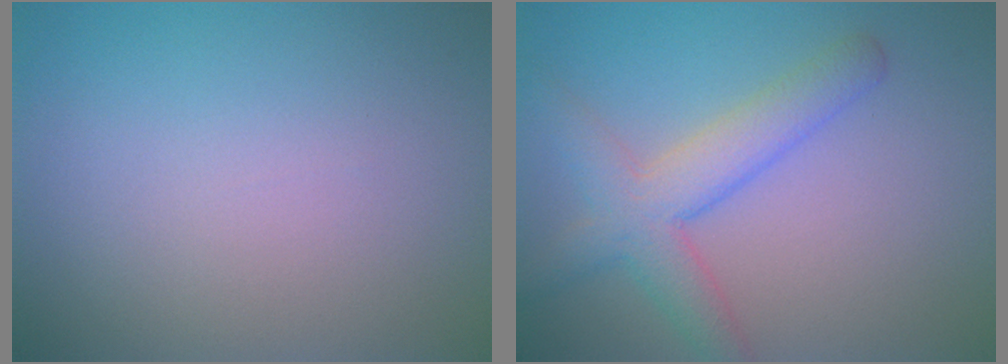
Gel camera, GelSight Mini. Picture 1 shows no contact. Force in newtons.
{"total": 4.8, "press": 4.8, "slide": 0.3}